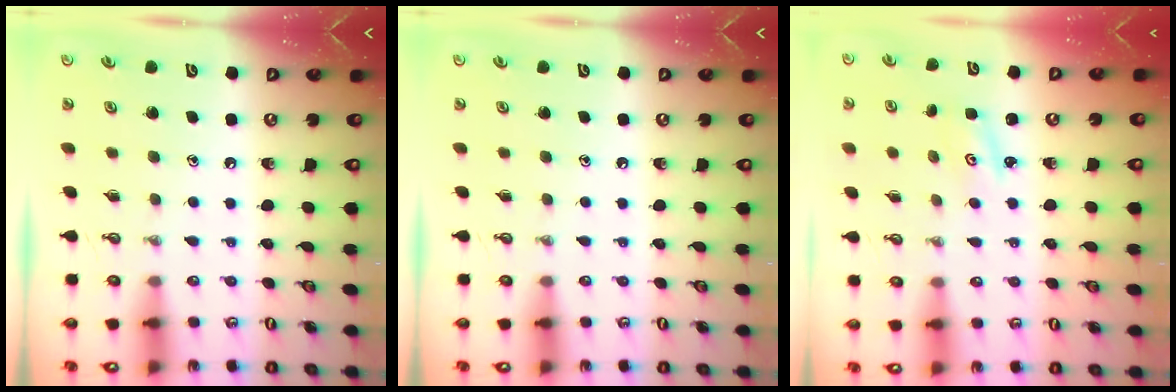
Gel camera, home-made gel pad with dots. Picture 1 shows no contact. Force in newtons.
{"total": 0.0}
{"total": 1.3, "press": 1.3, "slide": 0.2}